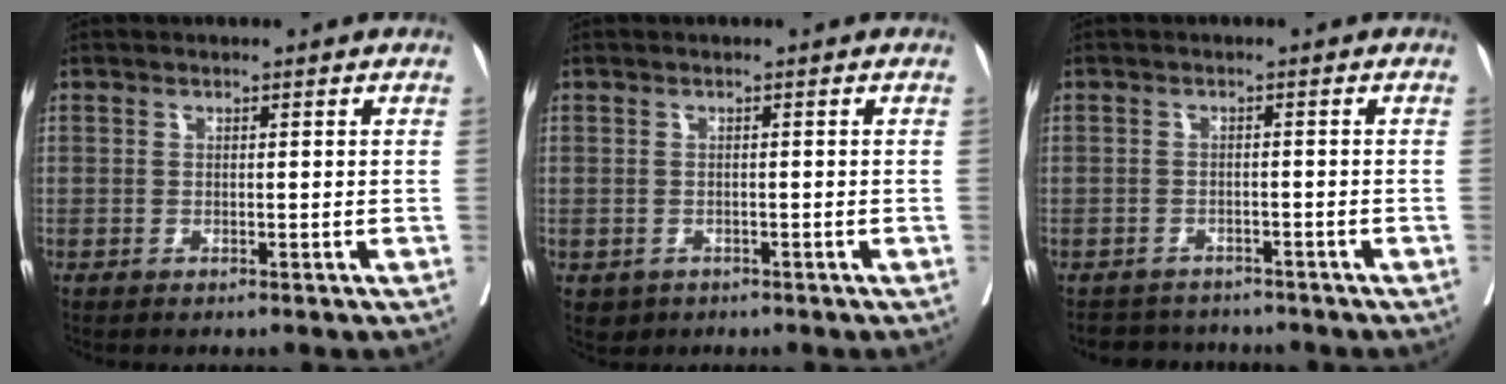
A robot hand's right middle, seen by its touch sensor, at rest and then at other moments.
{"total": 2.1, "force": [-1.1, 1.7, 0.4], "torque": [-0.002, 0.002, -0.013]}
{"total": 4.2, "force": [-3.9, 1.5, -0.4], "torque": [0.010, 0.005, -0.059]}